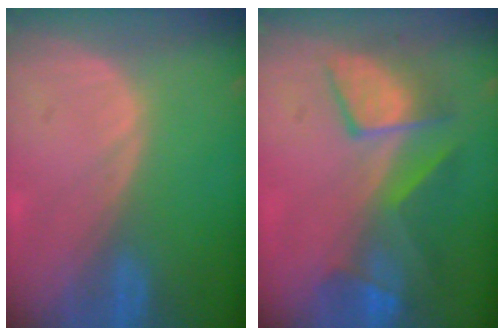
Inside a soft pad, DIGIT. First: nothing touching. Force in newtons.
{"total": 7.8, "press": 7.7, "slide": 1.2}